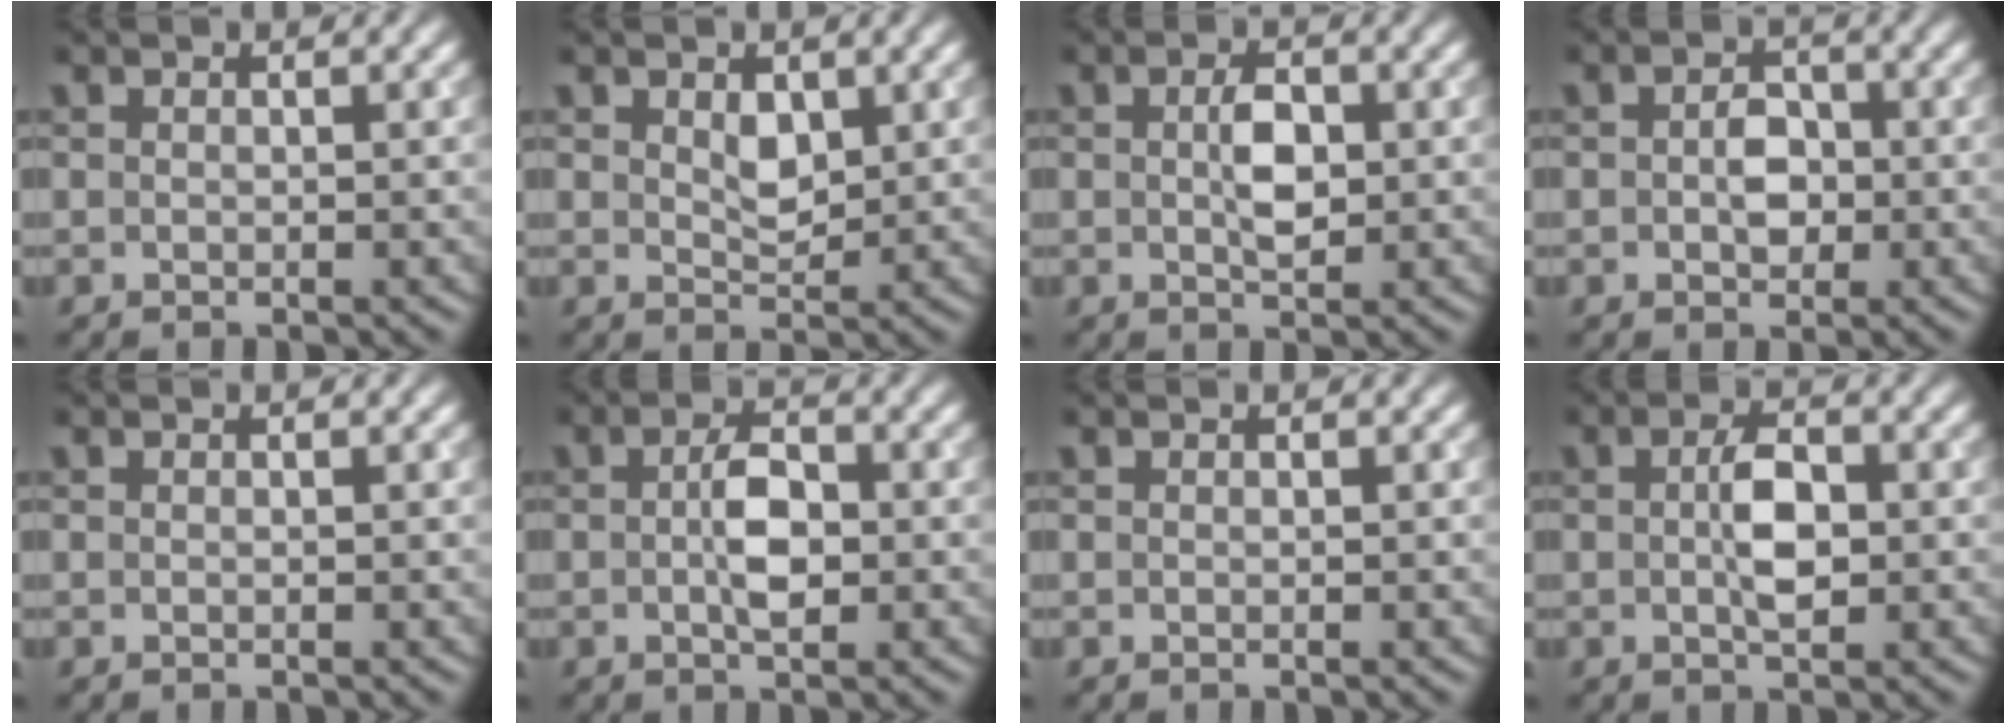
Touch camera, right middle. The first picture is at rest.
{"total": 1.9, "force": [0.8, 1.2, 1.3], "torque": [-0.023, -0.005, 0.018]}
{"total": 2.6, "force": [0.1, 1.3, 2.2], "torque": [-0.046, 0.001, 0.003]}
{"total": 2.4, "force": [-0.2, 1.7, 1.7], "torque": [-0.031, -0.001, -0.005]}
{"total": 0.0}
{"total": 3.1, "force": [-0.2, 1.4, 2.8], "torque": [-0.054, 0.000, -0.005]}
{"total": 0.0}
{"total": 3.1, "force": [0.0, 1.4, 2.8], "torque": [-0.054, 0.001, -0.001]}